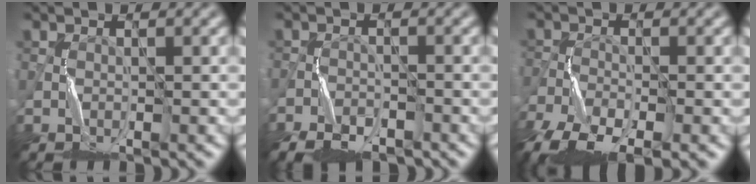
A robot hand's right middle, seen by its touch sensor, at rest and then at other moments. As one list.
[{"total": 5.2, "force": [-4.2, 2.3, 2.0], "torque": [-0.030, -0.007, -0.072]}, {"total": 9.1, "force": [-6.6, 3.2, 5.4], "torque": [-0.113, -0.040, -0.122]}]